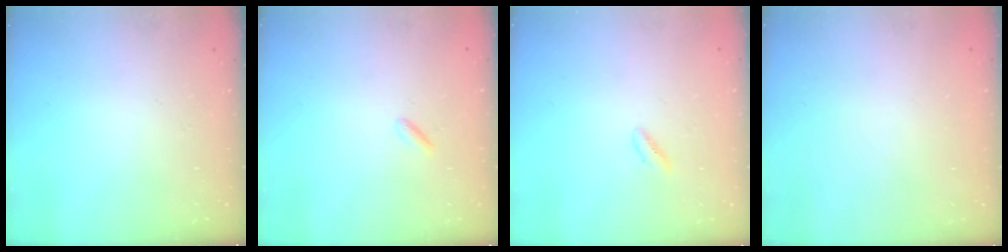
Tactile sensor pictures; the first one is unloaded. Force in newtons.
{"total": 0.9, "press": 0.8, "slide": 0.4}
{"total": 1.1, "press": 0.9, "slide": 0.5}
{"total": 2.2, "press": 2.2, "slide": 0.1}